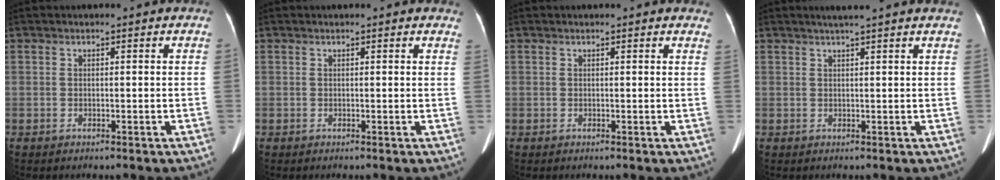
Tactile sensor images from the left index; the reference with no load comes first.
{"total": 4.0, "force": [3.5, 1.1, 1.5], "torque": [-0.011, 0.006, 0.022]}
{"total": 4.4, "force": [3.9, 1.1, 1.5], "torque": [-0.010, 0.003, 0.025]}
{"total": 6.3, "force": [5.3, -0.1, 3.3], "torque": [-0.050, 0.026, 0.064]}